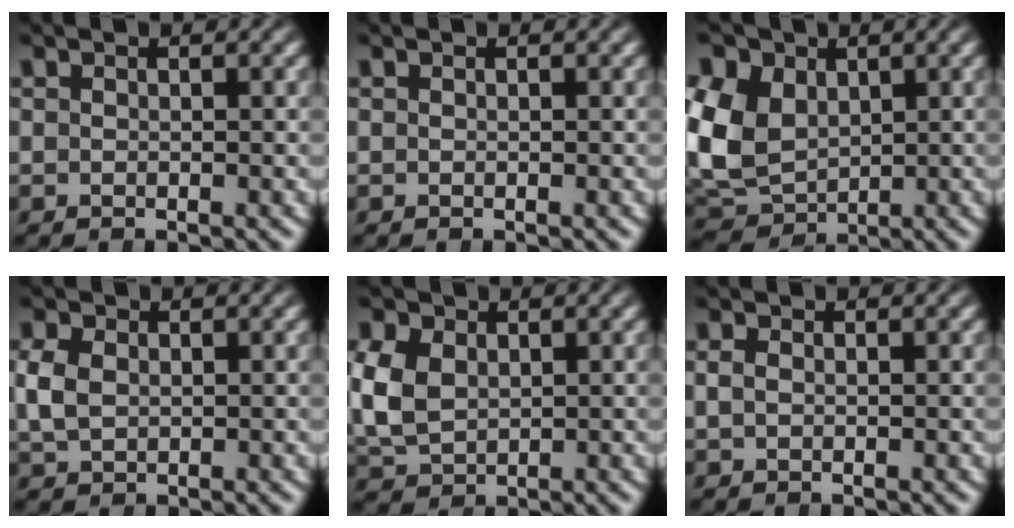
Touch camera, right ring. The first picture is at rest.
{"total": 0.0}
{"total": 12.4, "force": [0.3, 11.1, 5.6], "torque": [-0.151, -0.031, 0.006]}
{"total": 3.6, "force": [0.2, 3.1, 1.7], "torque": [-0.048, -0.004, 0.011]}
{"total": 7.1, "force": [0.0, 6.3, 3.2], "torque": [-0.104, -0.019, 0.009]}
{"total": 1.2, "force": [0.0, 1.0, 0.6], "torque": [-0.017, -0.004, 0.002]}